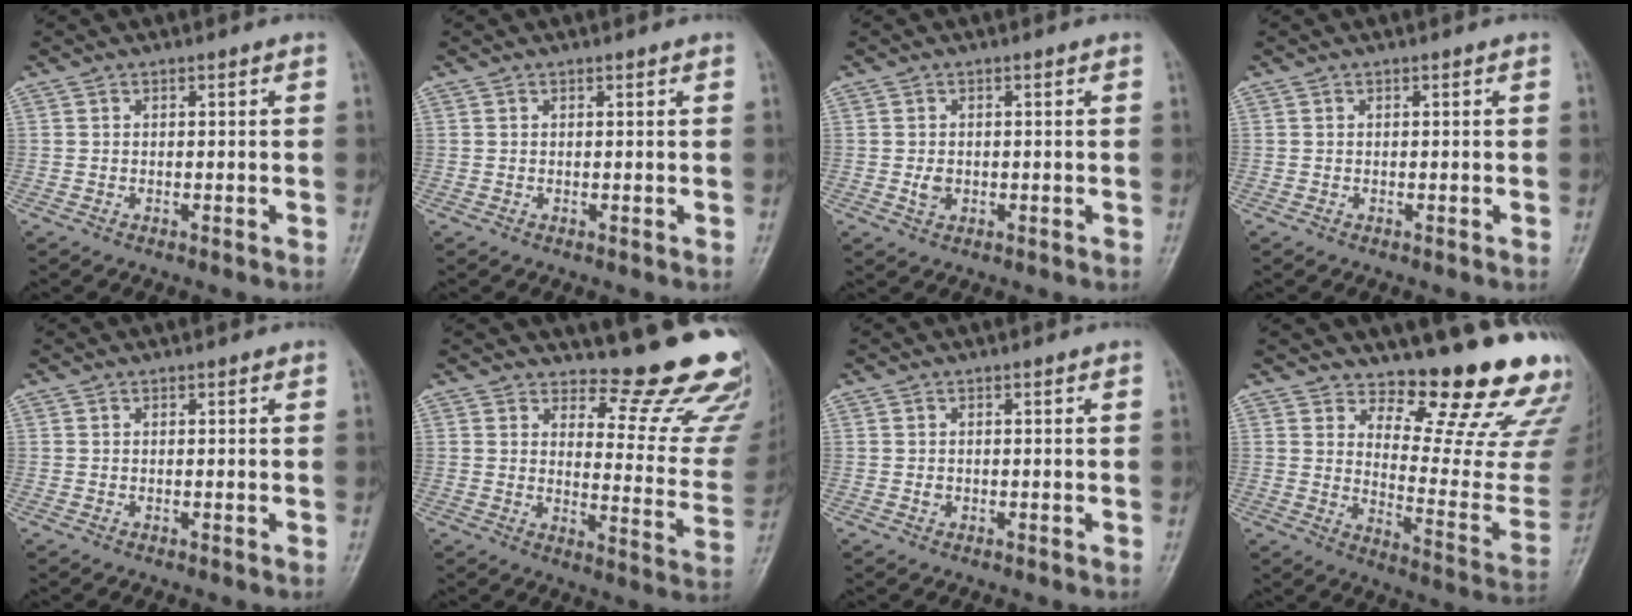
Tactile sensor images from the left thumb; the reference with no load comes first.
{"total": 0.6, "force": [0.5, 0.1, 0.2], "torque": [-0.007, -0.004, 0.006]}
{"total": 1.9, "force": [0.0, 1.4, 1.2], "torque": [-0.017, -0.001, 0.005]}
{"total": 0.0}
{"total": 0.6, "force": [0.5, 0.2, 0.4], "torque": [-0.007, -0.002, 0.005]}
{"total": 16.6, "force": [14.7, 4.1, 6.5], "torque": [-0.035, -0.163, 0.169]}
{"total": 0.9, "force": [0.3, 0.6, 0.5], "torque": [-0.002, 0.000, 0.005]}
{"total": 16.9, "force": [14.6, 3.6, 7.8], "torque": [-0.063, -0.164, 0.190]}